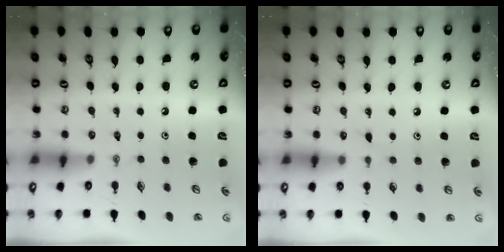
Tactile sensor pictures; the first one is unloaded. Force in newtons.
{"total": 6.0, "press": 6.0, "slide": 0.4}